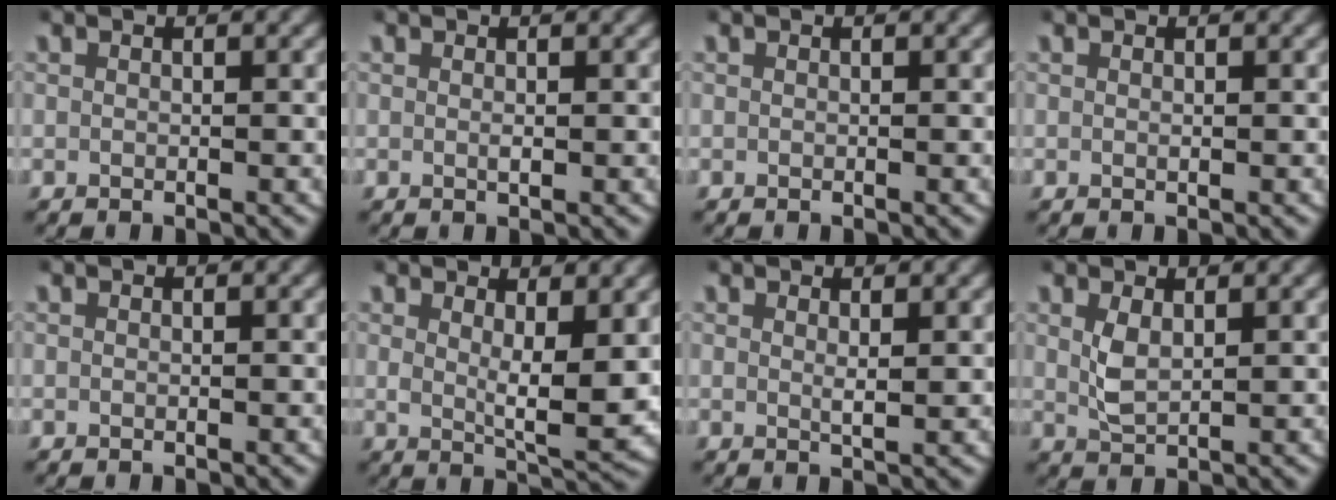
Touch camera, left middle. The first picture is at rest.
{"total": 0.5, "force": [0.2, 0.1, 0.5], "torque": [-0.009, -0.004, 0.004]}
{"total": 0.0}
{"total": 0.0}
{"total": 0.0}
{"total": 4.0, "force": [1.6, 0.8, 3.6], "torque": [-0.060, -0.021, 0.030]}
{"total": 1.3, "force": [0.8, 0.0, 1.0], "torque": [-0.020, -0.009, 0.017]}
{"total": 2.2, "force": [0.8, 1.0, 1.7], "torque": [-0.045, -0.007, 0.022]}